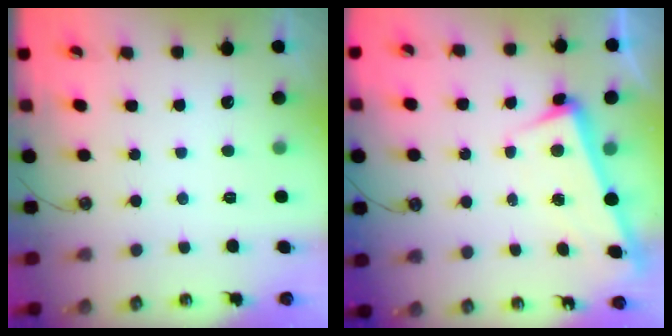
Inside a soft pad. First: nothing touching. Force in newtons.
{"total": 3.3, "press": 3.2, "slide": 1.1}